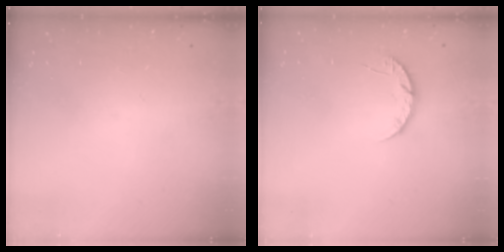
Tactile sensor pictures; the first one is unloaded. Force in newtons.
{"total": 6.1, "press": 6.1, "slide": 0.7}